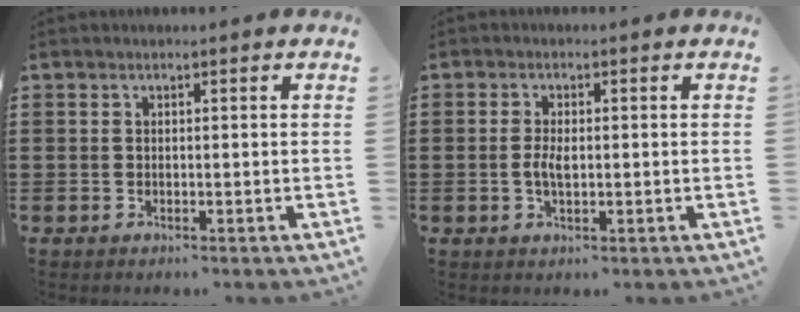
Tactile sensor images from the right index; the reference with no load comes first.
{"total": 2.9, "force": [-0.3, 1.2, 2.6], "torque": [-0.057, -0.001, -0.008]}